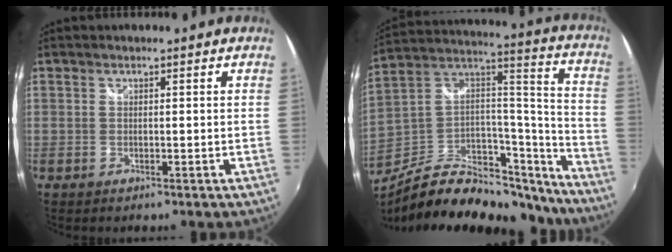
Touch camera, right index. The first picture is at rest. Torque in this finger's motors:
{"motor_torque": [0.66, -1.22, -0.05, -0.07]}